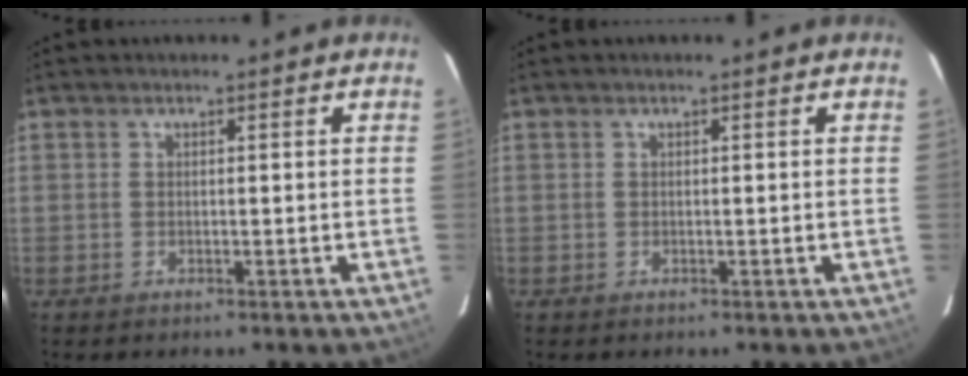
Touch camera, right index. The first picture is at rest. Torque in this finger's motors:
{"motor_torque": [0.00, 0.00, 0.02, 0.00]}